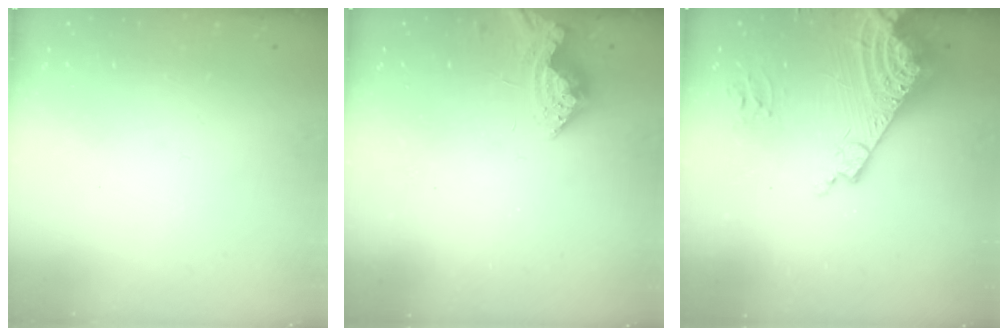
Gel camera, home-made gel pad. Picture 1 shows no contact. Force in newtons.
{"total": 8.9, "press": 8.9, "slide": 0.5}
{"total": 14.7, "press": 14.6, "slide": 1.9}